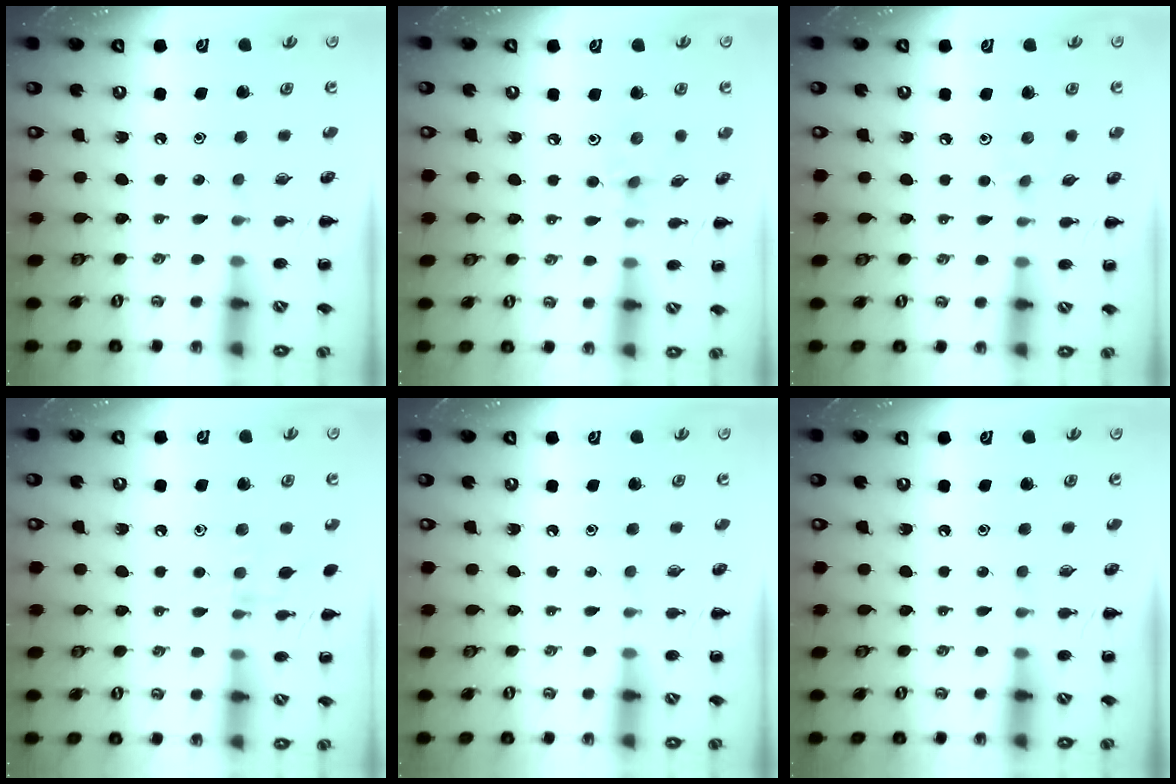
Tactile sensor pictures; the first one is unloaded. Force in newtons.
{"total": 2.7, "press": 2.7, "slide": 0.5}
{"total": 4.0, "press": 3.7, "slide": 1.4}
{"total": 7.2, "press": 7.1, "slide": 0.8}
{"total": 0.0}
{"total": 0.0}